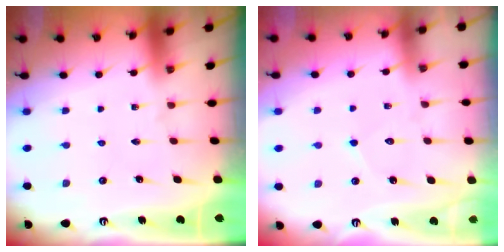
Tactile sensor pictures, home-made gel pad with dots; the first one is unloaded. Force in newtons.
{"total": 4.8, "press": 4.8, "slide": 0.3}